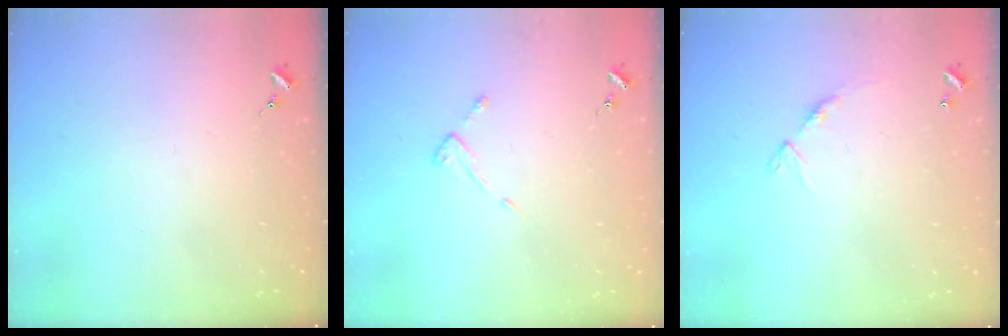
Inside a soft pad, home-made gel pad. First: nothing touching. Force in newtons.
{"total": 2.6, "press": 2.6, "slide": 0.3}
{"total": 8.4, "press": 8.4, "slide": 0.6}